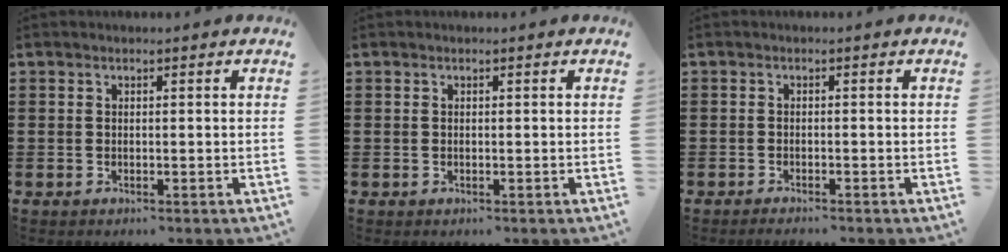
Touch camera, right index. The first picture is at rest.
{"total": 0.0}
{"total": 0.9, "force": [-0.9, 0.0, 0.1], "torque": [-0.004, 0.001, -0.017]}